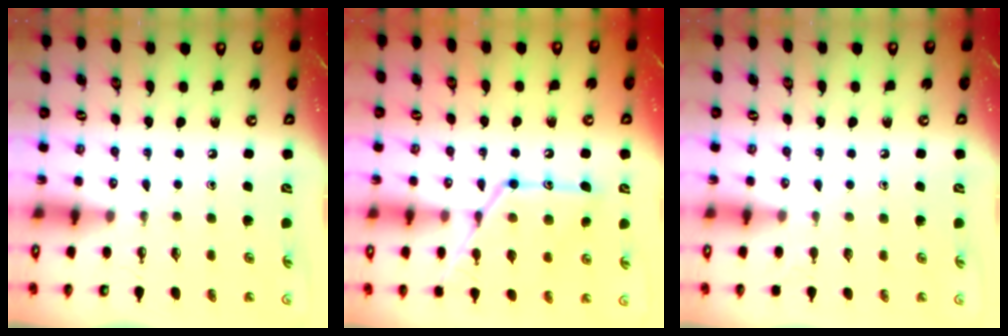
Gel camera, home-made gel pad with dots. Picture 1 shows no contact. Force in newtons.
{"total": 16.2, "press": 16.1, "slide": 1.4}
{"total": 2.5, "press": 2.5, "slide": 0.3}